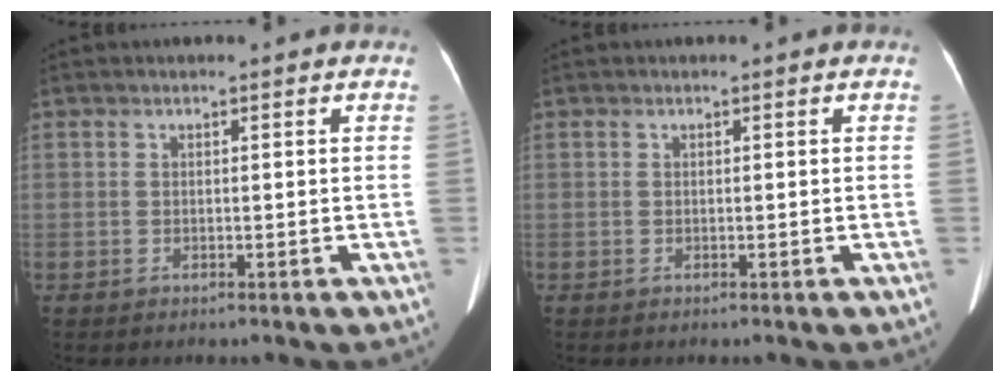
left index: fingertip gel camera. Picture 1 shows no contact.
{"total": 0.0}